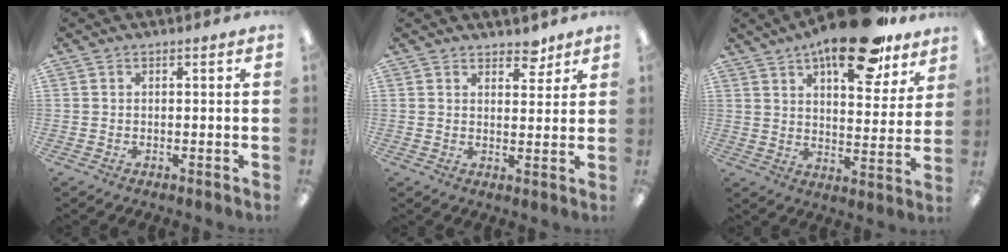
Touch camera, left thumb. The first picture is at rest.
{"total": 4.3, "force": [3.7, 1.9, 1.0], "torque": [0.005, -0.024, 0.062]}
{"total": 19.2, "force": [13.1, 7.4, 11.9], "torque": [-0.167, -0.071, 0.211]}